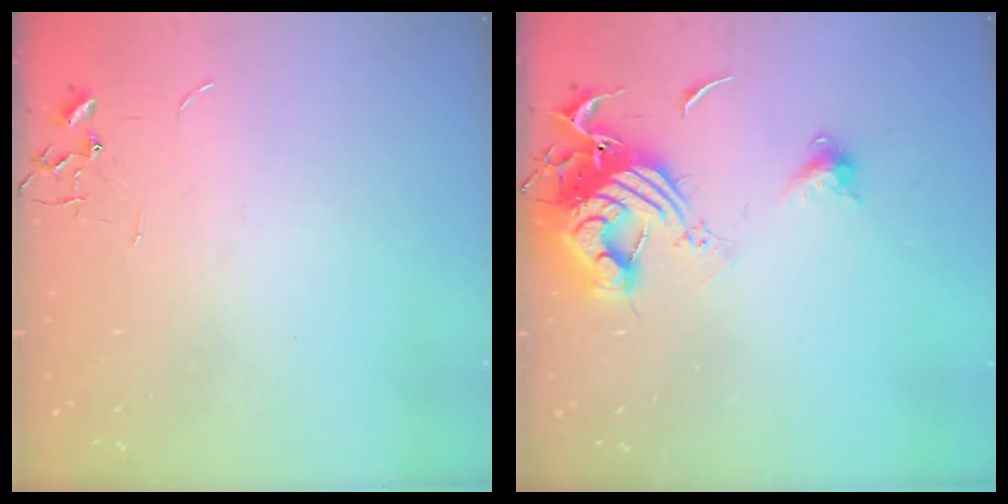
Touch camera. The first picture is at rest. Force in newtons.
{"total": 13.8, "press": 13.7, "slide": 1.5}